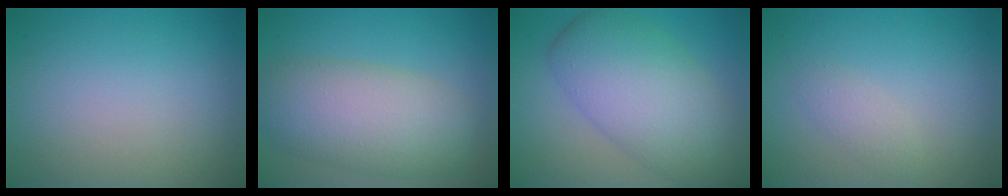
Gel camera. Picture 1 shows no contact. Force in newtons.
{"total": 7.5, "press": 7.5, "slide": 0.4}
{"total": 8.6, "press": 8.5, "slide": 0.5}
{"total": 1.3, "press": 1.3, "slide": 0.1}